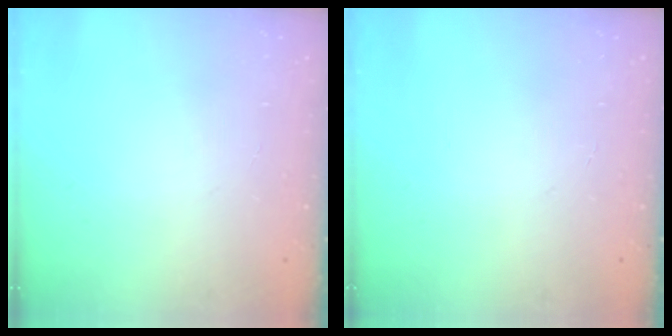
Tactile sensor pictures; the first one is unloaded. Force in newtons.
{"total": 0.0}